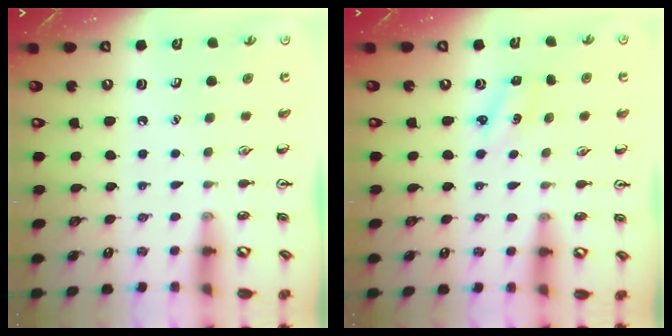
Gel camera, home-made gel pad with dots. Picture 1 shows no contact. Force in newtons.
{"total": 2.5, "press": 2.3, "slide": 0.9}